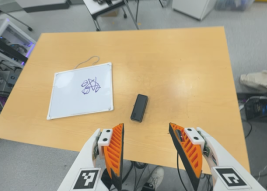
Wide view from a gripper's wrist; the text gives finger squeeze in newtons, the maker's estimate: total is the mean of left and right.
{"total": 0.0}